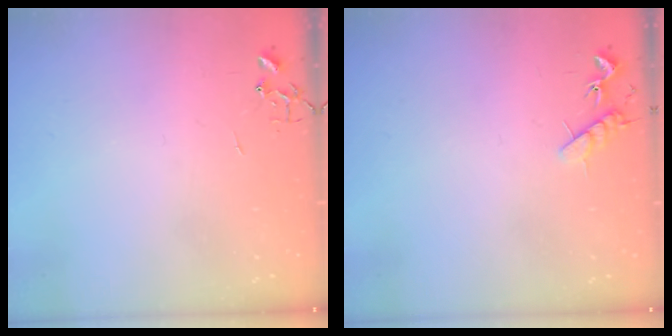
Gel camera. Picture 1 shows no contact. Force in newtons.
{"total": 7.0, "press": 6.9, "slide": 0.6}